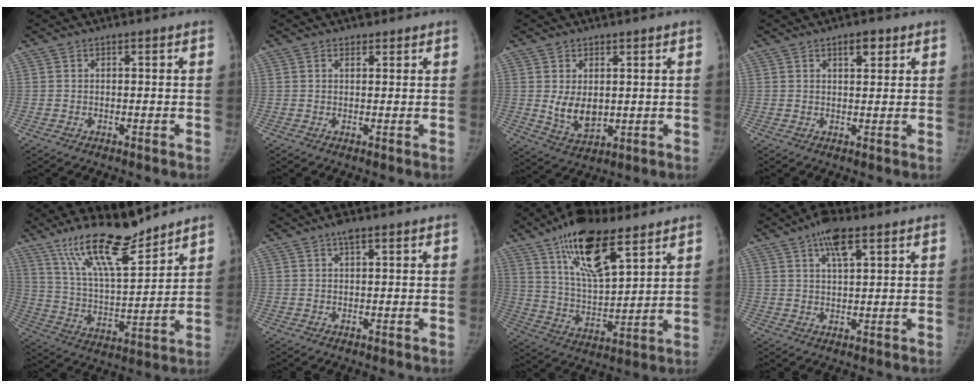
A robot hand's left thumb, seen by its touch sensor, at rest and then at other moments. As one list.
[{"total": 1.2, "force": [0.9, 0.7, 0.2], "torque": [0.004, -0.007, 0.009]}, {"total": 6.0, "force": [0.9, 4.1, 4.3], "torque": [-0.056, -0.021, 0.032]}, {"total": 3.1, "force": [1.9, 1.4, 2.1], "torque": [-0.018, -0.011, 0.026]}, {"total": 16.4, "force": [12.8, 3.8, 9.5], "torque": [-0.147, -0.077, 0.234]}, {"total": 1.9, "force": [1.3, 0.5, 1.3], "torque": [-0.019, -0.001, 0.019]}, {"total": 18.2, "force": [10.9, 7.0, 12.9], "torque": [-0.199, -0.052, 0.197]}, {"total": 6.7, "force": [3.9, 2.4, 4.9], "torque": [-0.077, -0.009, 0.062]}]